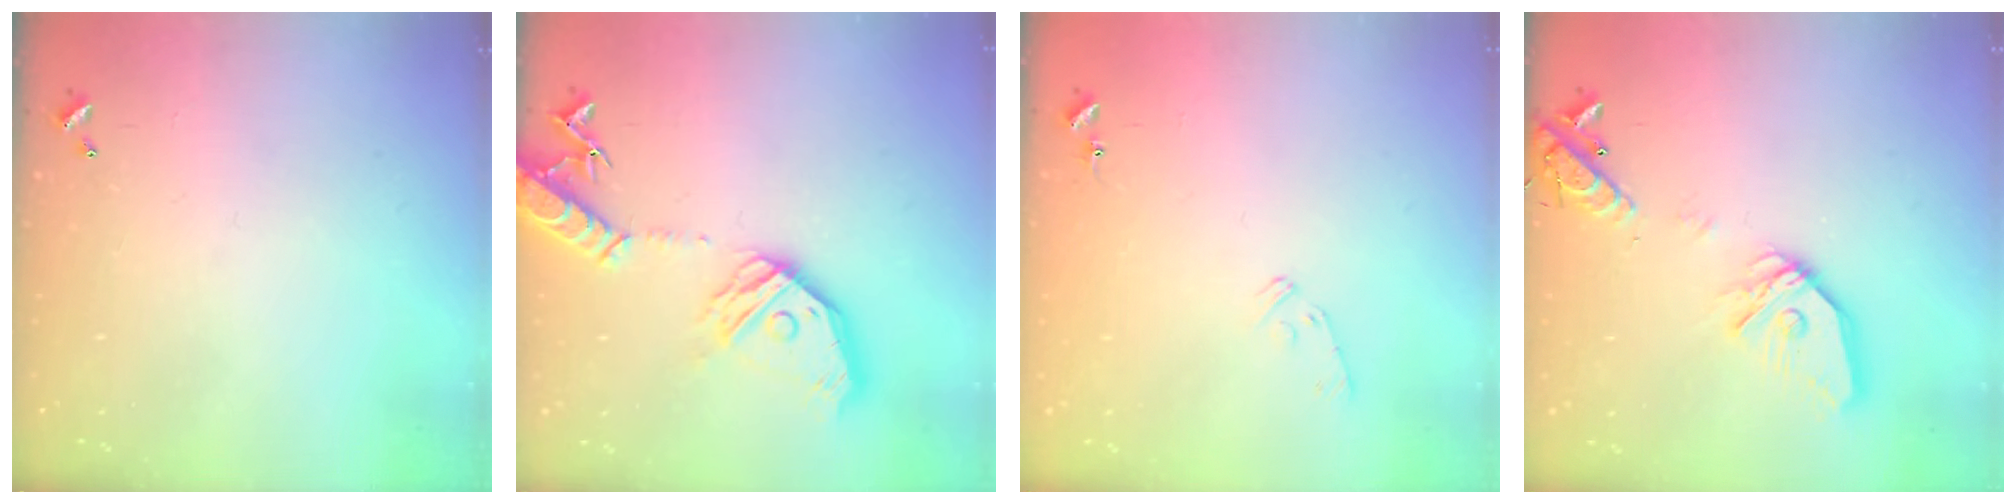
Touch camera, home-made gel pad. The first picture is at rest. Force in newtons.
{"total": 21.3, "press": 21.1, "slide": 3.1}
{"total": 6.7, "press": 6.7, "slide": 0.7}
{"total": 17.0, "press": 16.8, "slide": 2.6}